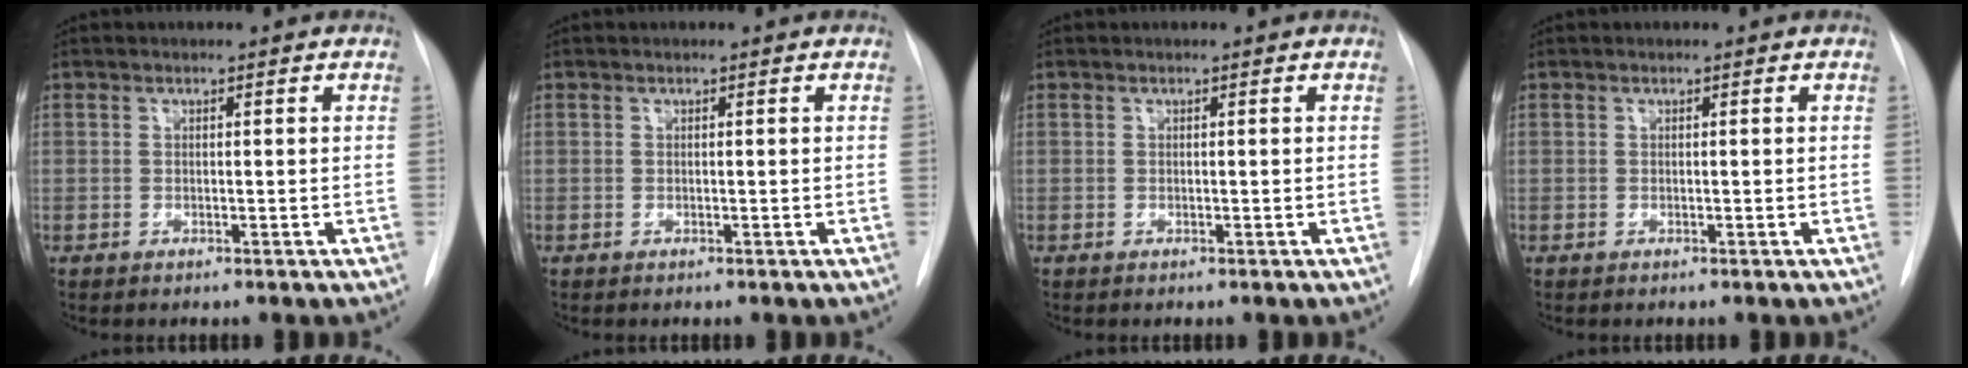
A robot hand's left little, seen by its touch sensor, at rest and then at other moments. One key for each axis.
{"total": 0.0}
{"total": 0.0}
{"total": 0.0}